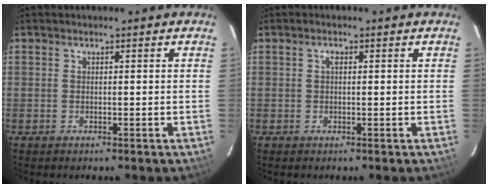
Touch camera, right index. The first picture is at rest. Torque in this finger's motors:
{"motor_torque": [0.20, 0.05, 0.12, 0.04]}